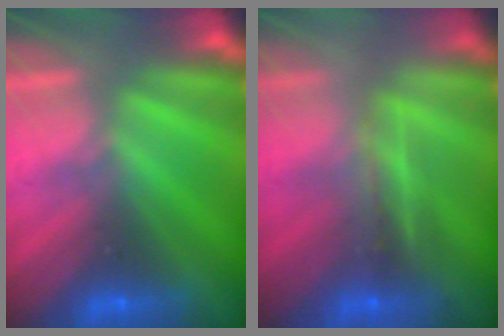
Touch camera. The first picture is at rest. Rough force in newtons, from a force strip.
{"total": 2.6}